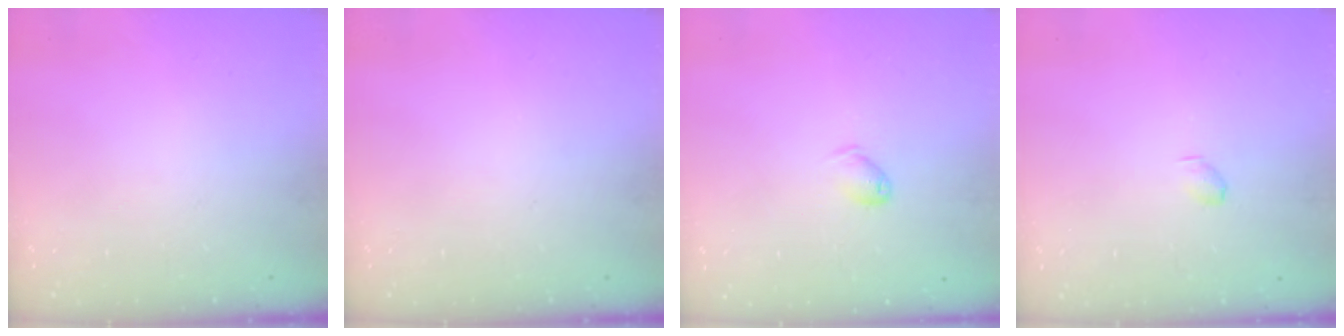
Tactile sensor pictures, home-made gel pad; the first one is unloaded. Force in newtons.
{"total": 0.0}
{"total": 3.6, "press": 3.5, "slide": 0.6}
{"total": 2.9, "press": 2.9, "slide": 0.5}